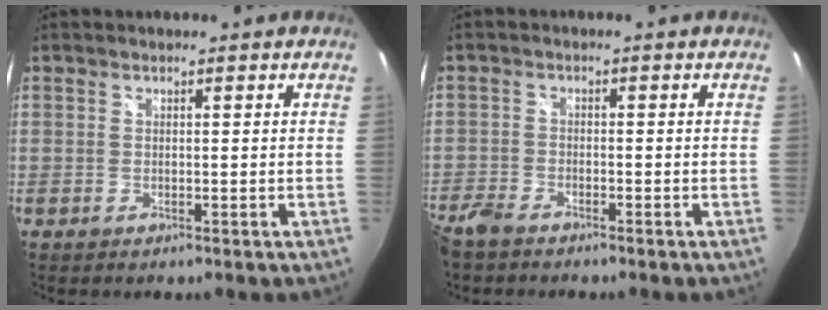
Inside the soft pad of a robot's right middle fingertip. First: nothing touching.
{"total": 5.6, "force": [-4.6, 2.2, 2.3], "torque": [-0.070, -0.017, -0.094]}